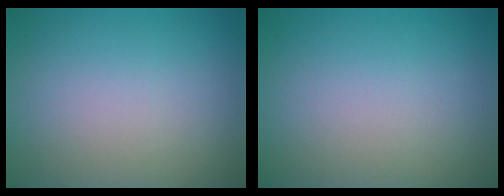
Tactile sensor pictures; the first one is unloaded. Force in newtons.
{"total": 0.0}